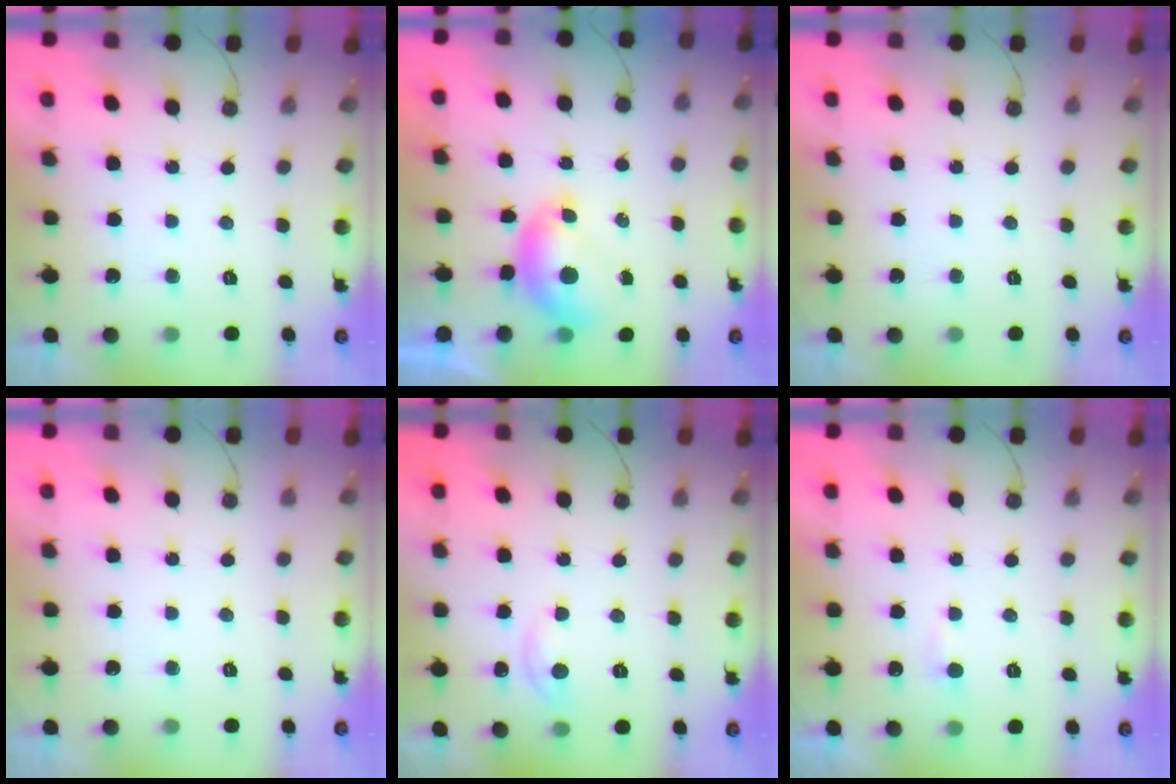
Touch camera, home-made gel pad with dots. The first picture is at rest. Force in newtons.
{"total": 6.3, "press": 6.3, "slide": 0.8}
{"total": 0.0}
{"total": 0.0}
{"total": 4.5, "press": 4.4, "slide": 0.7}
{"total": 3.6, "press": 3.6, "slide": 0.4}